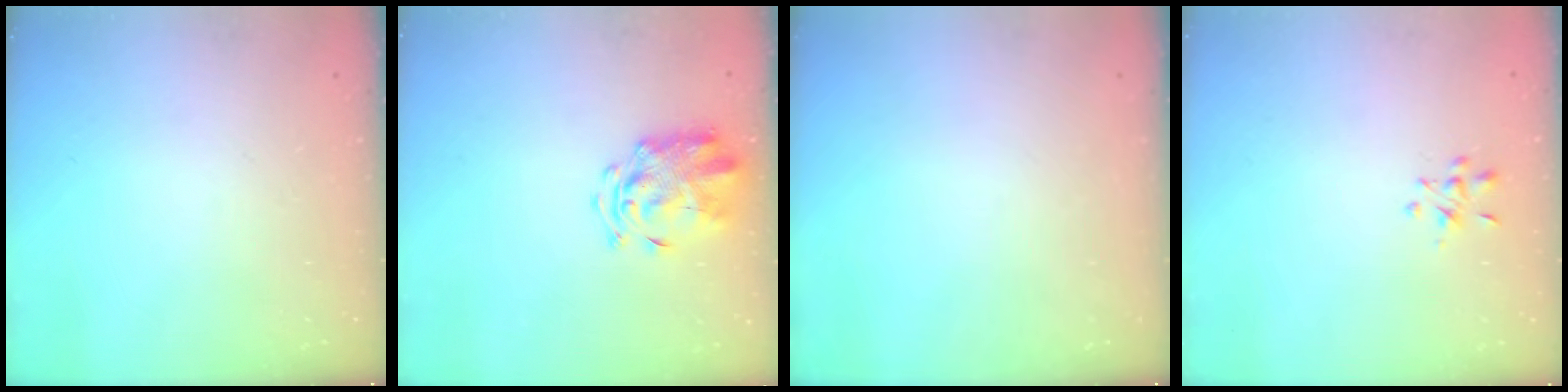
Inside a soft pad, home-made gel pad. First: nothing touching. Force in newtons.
{"total": 3.9, "press": 3.8, "slide": 0.5}
{"total": 0.0}
{"total": 2.7, "press": 2.5, "slide": 1.0}